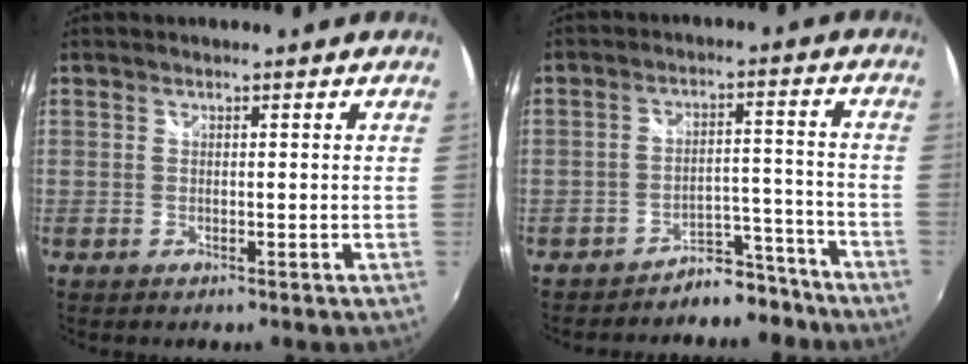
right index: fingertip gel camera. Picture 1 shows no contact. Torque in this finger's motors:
{"motor_torque": [-0.77, -0.20, -0.51, -0.21]}